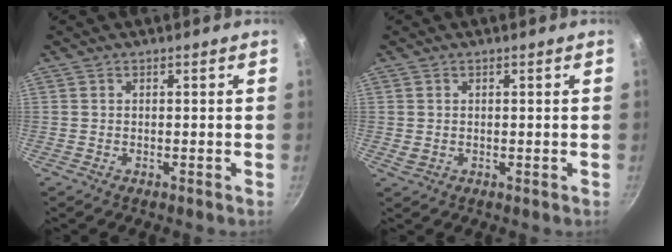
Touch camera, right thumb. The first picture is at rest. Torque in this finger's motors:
{"motor_torque": [-0.03, 0.20, 0.35, -0.11, 0.00]}